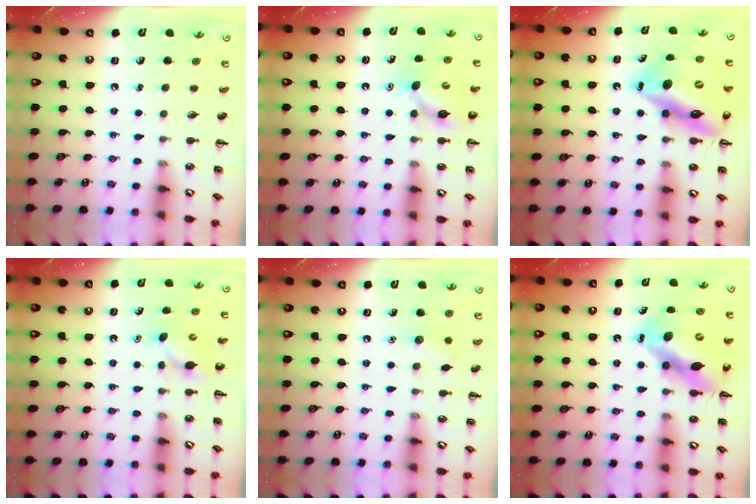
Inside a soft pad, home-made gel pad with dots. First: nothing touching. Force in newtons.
{"total": 7.6, "press": 7.4, "slide": 1.5}
{"total": 15.7, "press": 15.0, "slide": 4.6}
{"total": 4.3, "press": 4.1, "slide": 1.3}
{"total": 6.0, "press": 5.8, "slide": 1.7}
{"total": 12.8, "press": 12.4, "slide": 3.2}